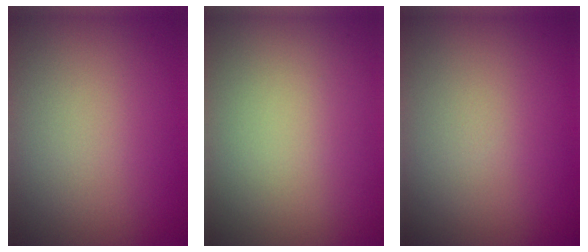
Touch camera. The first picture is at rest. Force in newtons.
{"total": 0.0}
{"total": 0.0}